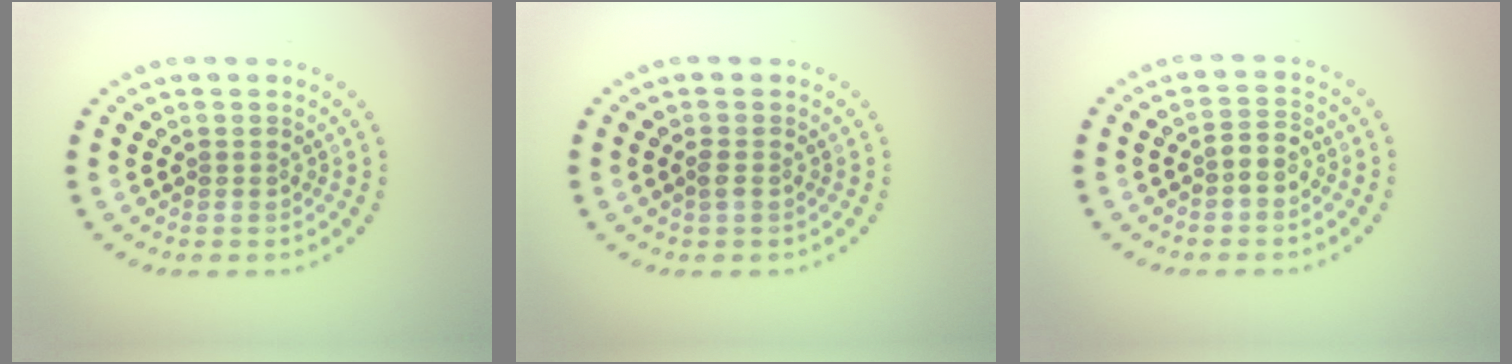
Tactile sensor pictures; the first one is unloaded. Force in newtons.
{"total": 0.8, "press": 0.8, "slide": 0.2}
{"total": 1.9, "press": 1.6, "slide": 1.1}